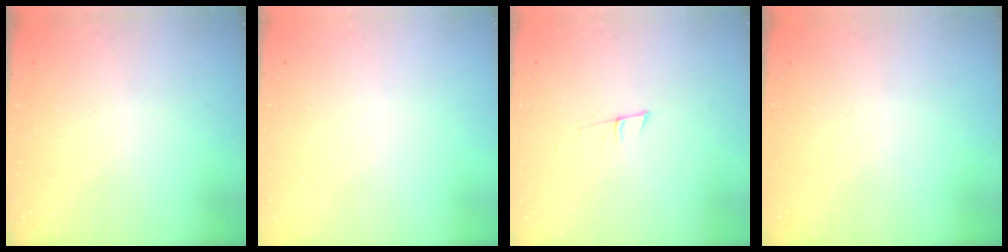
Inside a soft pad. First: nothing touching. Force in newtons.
{"total": 0.0}
{"total": 5.6, "press": 5.0, "slide": 2.6}
{"total": 0.0}